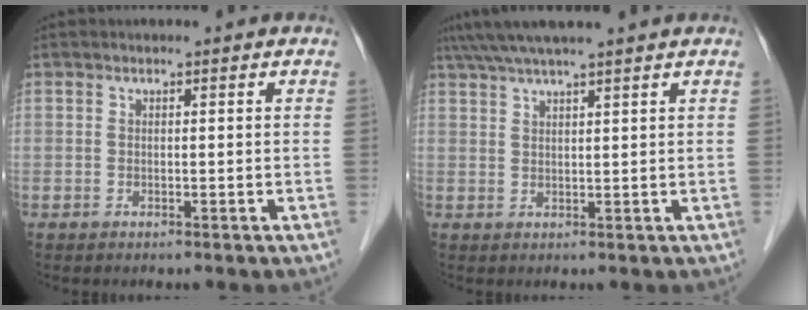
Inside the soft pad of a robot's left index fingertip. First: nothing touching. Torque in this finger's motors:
{"motor_torque": [0.53, -0.50, 0.25, 0.19]}